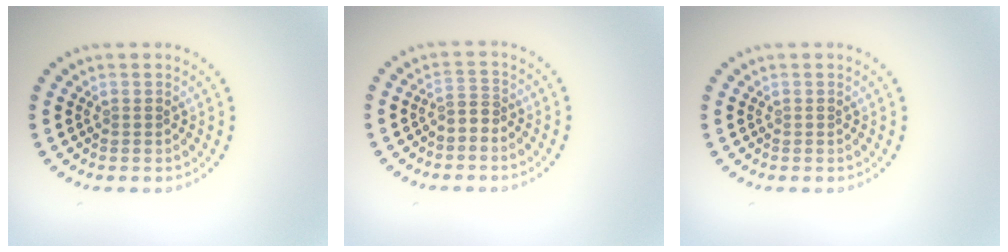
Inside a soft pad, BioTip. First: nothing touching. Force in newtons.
{"total": 1.6, "press": 1.3, "slide": 1.0}
{"total": 0.0}